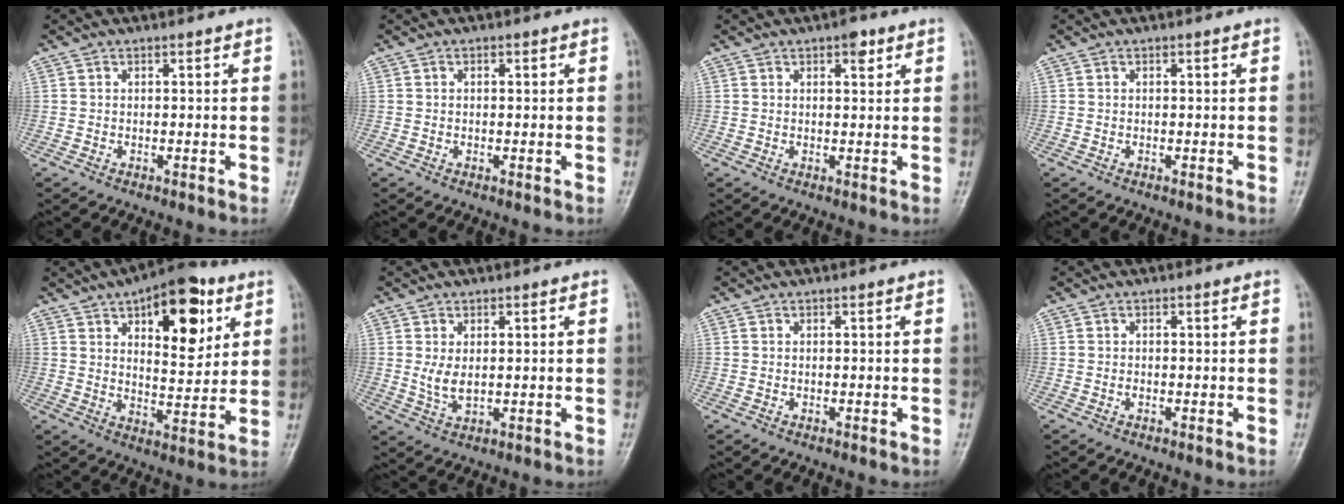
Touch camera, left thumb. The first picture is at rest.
{"total": 0.7, "force": [0.1, 0.4, 0.5], "torque": [-0.008, 0.000, 0.002]}
{"total": 2.6, "force": [1.4, 1.2, 1.8], "torque": [-0.017, -0.004, 0.018]}
{"total": 0.0}
{"total": 16.3, "force": [7.3, 7.7, 12.4], "torque": [-0.130, -0.026, 0.105]}
{"total": 3.8, "force": [0.5, 2.1, 3.2], "torque": [-0.061, -0.006, 0.018]}
{"total": 0.0}
{"total": 0.5, "force": [-0.2, 0.3, 0.4], "torque": [-0.008, 0.002, -0.004]}